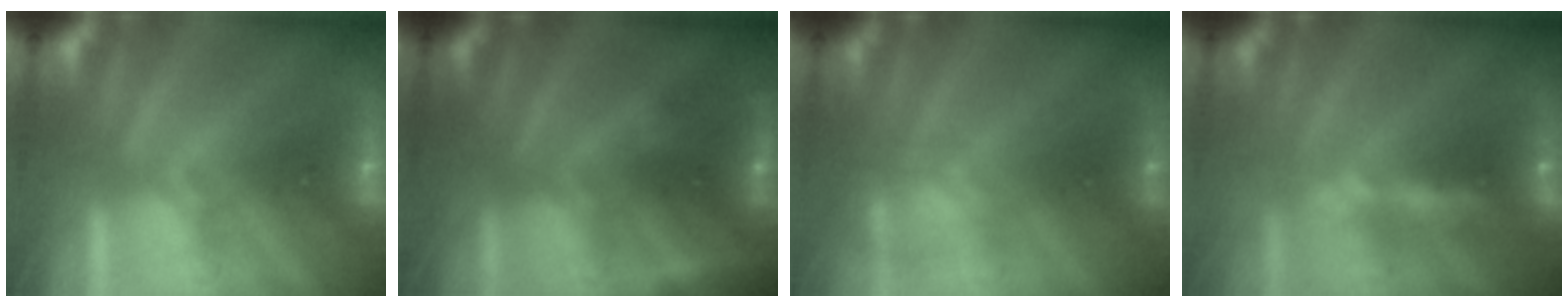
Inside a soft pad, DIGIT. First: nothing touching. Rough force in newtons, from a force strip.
{"total": 2.7}
{"total": 2.3}
{"total": 7.3}